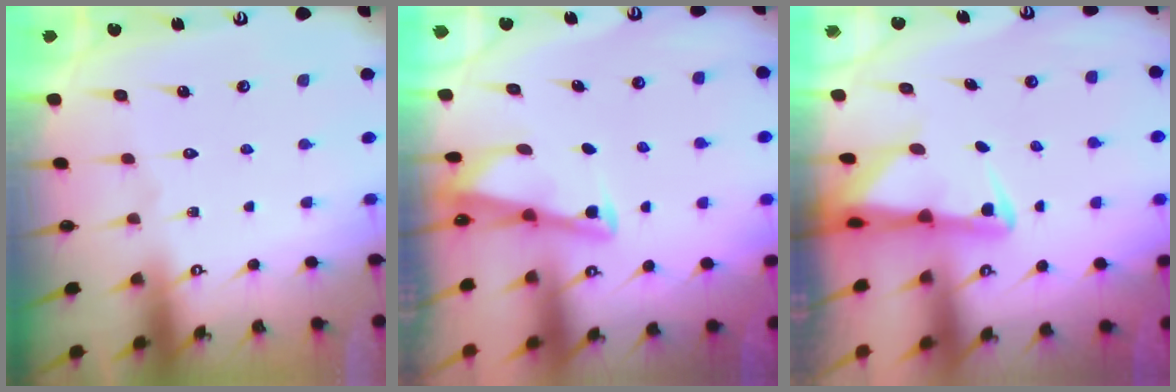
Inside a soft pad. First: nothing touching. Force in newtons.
{"total": 2.9, "press": 2.9, "slide": 0.4}
{"total": 2.6, "press": 2.5, "slide": 0.5}